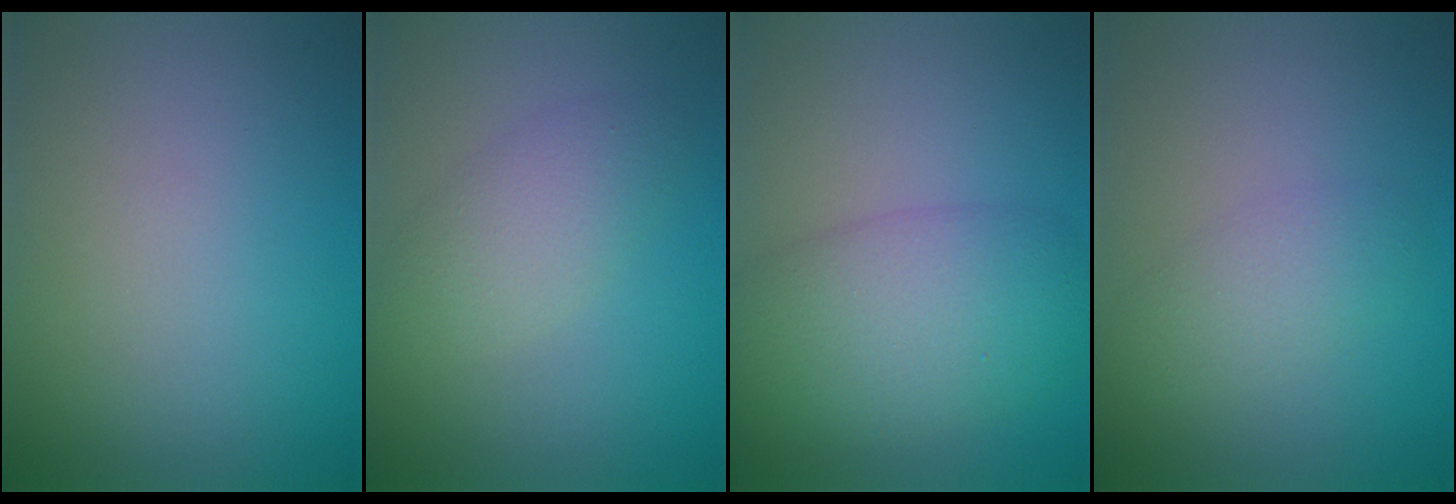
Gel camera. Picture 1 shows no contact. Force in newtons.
{"total": 2.9, "press": 2.9, "slide": 0.1}
{"total": 6.8, "press": 6.8, "slide": 0.2}
{"total": 2.3, "press": 2.3, "slide": 0.1}